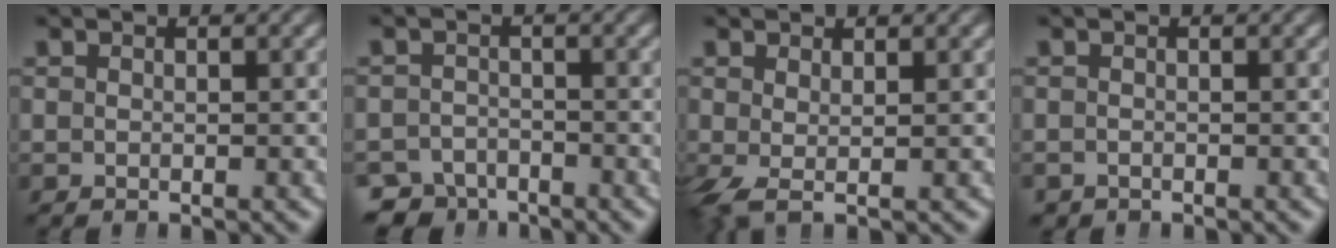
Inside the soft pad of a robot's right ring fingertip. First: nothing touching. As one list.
[{"total": 4.3, "force": [-3.7, 2.1, 0.2], "torque": [0.014, -0.018, -0.064]}, {"total": 1.1, "force": [0.0, 0.0, 1.1], "torque": [-0.030, -0.018, 0.012]}, {"total": 0.8, "force": [-0.7, 0.2, -0.3], "torque": [0.001, -0.014, -0.007]}]